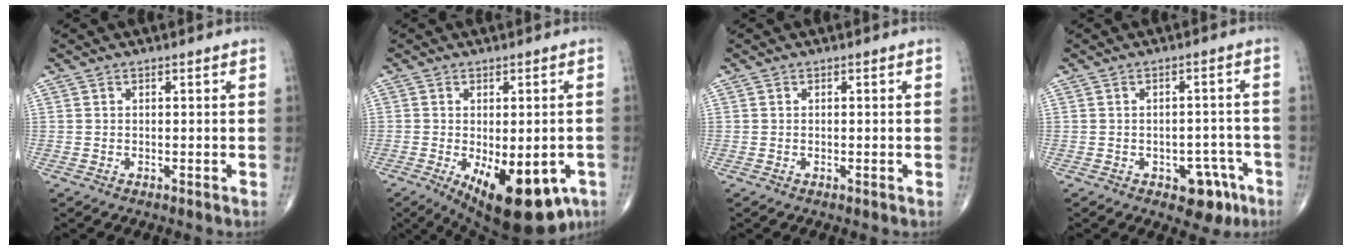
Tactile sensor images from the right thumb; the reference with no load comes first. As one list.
[{"total": 16.7, "force": [-7.1, 7.6, 13.1], "torque": [-0.155, -0.008, -0.084]}, {"total": 0.0}, {"total": 6.9, "force": [-3.6, 4.2, 4.2], "torque": [-0.021, 0.029, -0.040]}]